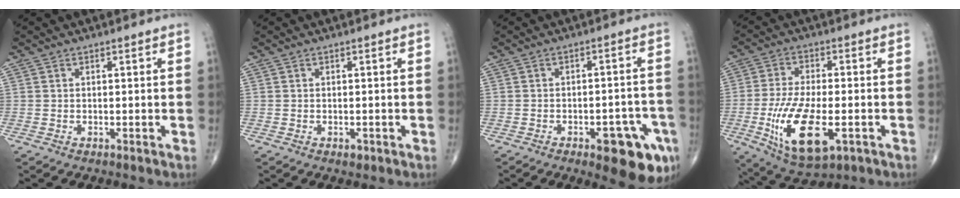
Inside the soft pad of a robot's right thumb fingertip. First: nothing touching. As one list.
[{"total": 0.9, "force": [-0.4, 0.6, 0.6], "torque": [-0.008, -0.001, -0.004]}, {"total": 12.3, "force": [-5.9, 4.6, 9.8], "torque": [-0.093, 0.027, -0.066]}, {"total": 15.2, "force": [-4.4, 6.5, 13.1], "torque": [-0.250, -0.005, -0.065]}]